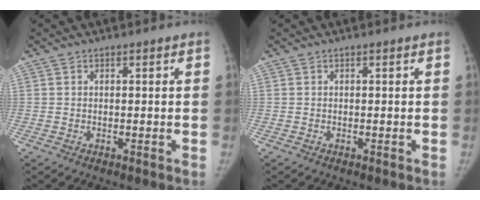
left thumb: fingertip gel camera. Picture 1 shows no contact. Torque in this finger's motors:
{"motor_torque": [0.02, 0.02, 0.14, -0.13, 0.03]}